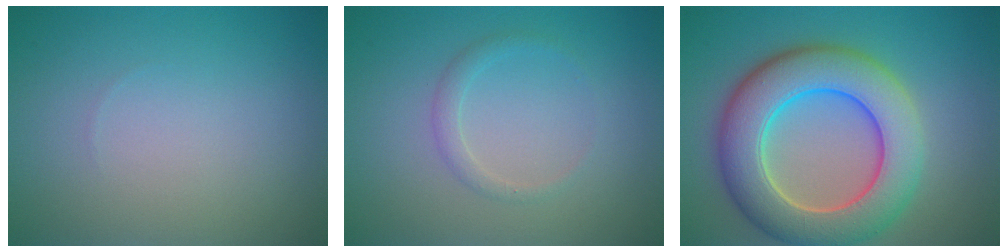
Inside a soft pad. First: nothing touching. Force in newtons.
{"total": 1.2, "press": 1.2, "slide": 0.0}
{"total": 9.6, "press": 9.6, "slide": 0.4}